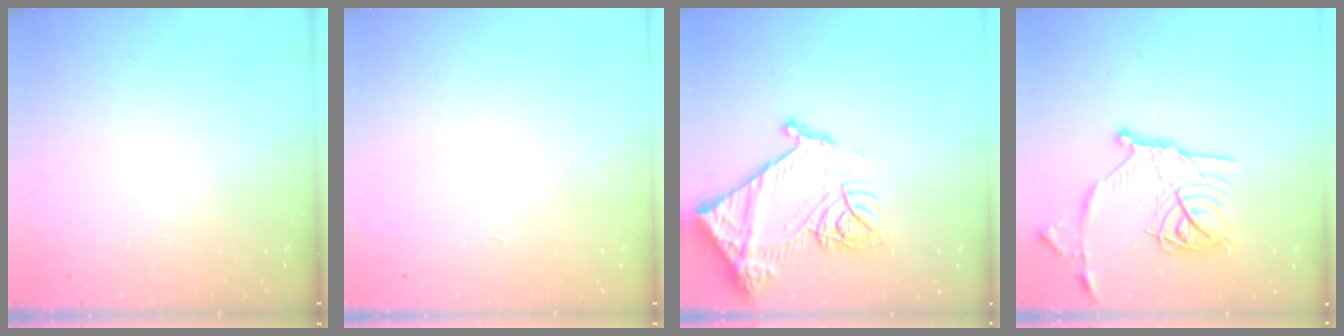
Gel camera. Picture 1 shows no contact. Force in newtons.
{"total": 1.7, "press": 1.7, "slide": 0.1}
{"total": 19.9, "press": 19.8, "slide": 2.1}
{"total": 19.6, "press": 19.5, "slide": 1.7}